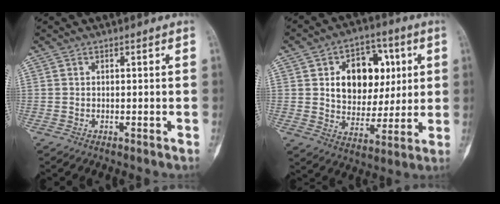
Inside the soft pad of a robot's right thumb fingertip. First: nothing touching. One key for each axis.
{"total": 15.9, "fx": 3.7, "fy": 11.4, "fz": 10.4, "tx": -0.101, "ty": 0.002, "tz": 0.062}